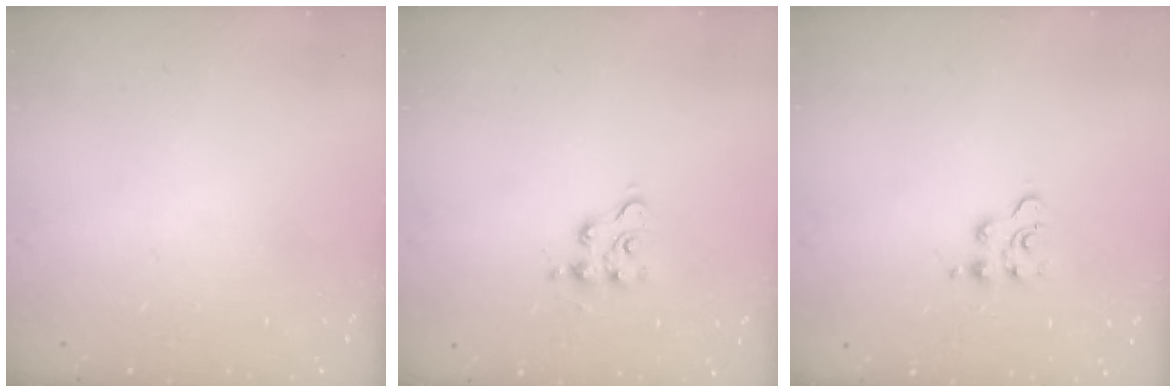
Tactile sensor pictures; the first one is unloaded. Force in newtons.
{"total": 5.1, "press": 5.1, "slide": 0.4}
{"total": 4.7, "press": 4.7, "slide": 0.5}